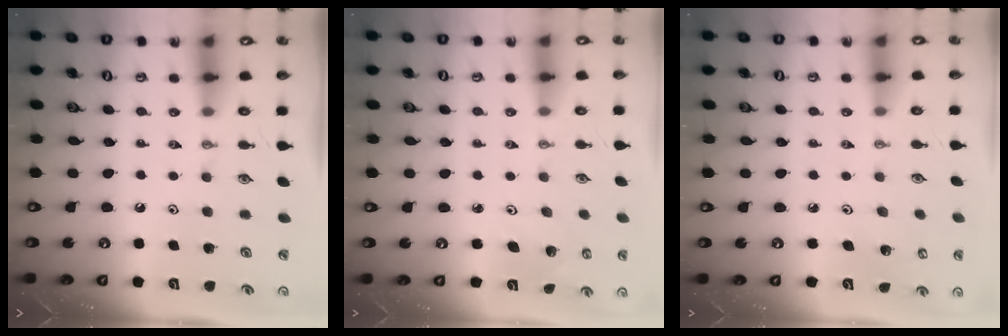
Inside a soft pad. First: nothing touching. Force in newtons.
{"total": 4.2, "press": 3.8, "slide": 1.9}
{"total": 3.1, "press": 3.0, "slide": 0.3}